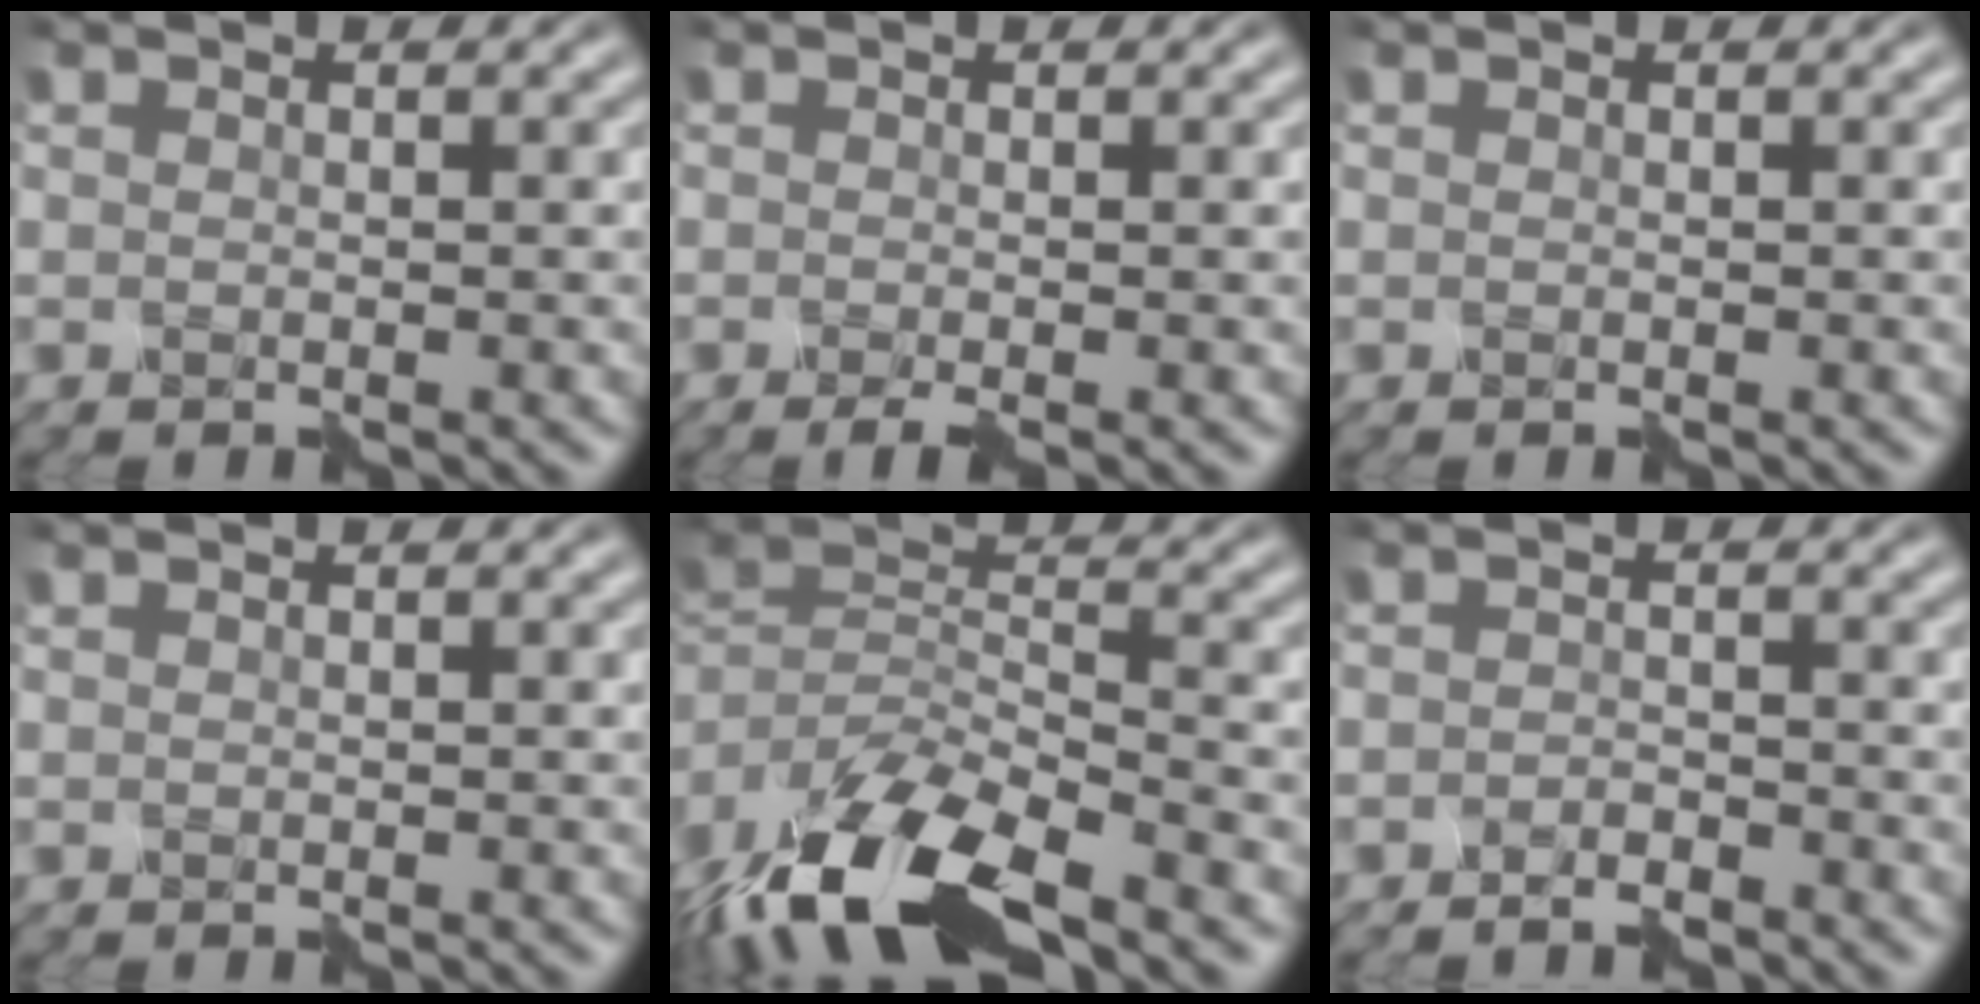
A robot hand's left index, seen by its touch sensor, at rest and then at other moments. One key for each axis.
{"total": 1.7, "fx": -0.9, "fy": 0.3, "fz": 1.5, "tx": -0.027, "ty": -0.004, "tz": -0.015}
{"total": 0.0}
{"total": 0.0}
{"total": 12.8, "fx": -8.8, "fy": 4.2, "fz": 8.3, "tx": -0.171, "ty": -0.002, "tz": -0.158}
{"total": 1.5, "fx": -1.4, "fy": 0.1, "fz": 0.4, "tx": -0.005, "ty": 0.004, "tz": -0.024}